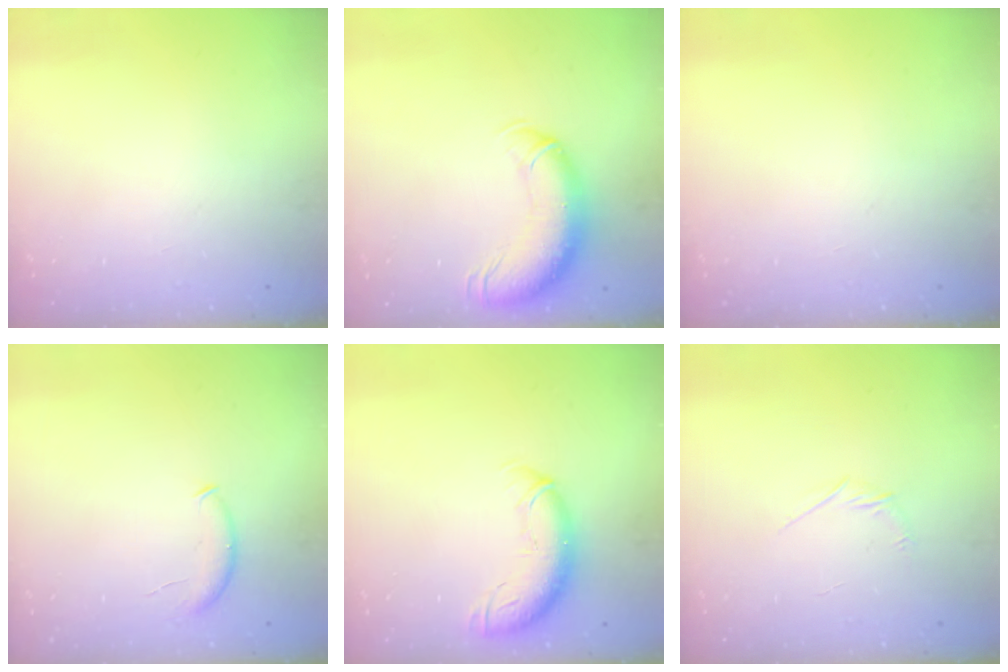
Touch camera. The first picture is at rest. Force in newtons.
{"total": 13.5, "press": 13.1, "slide": 3.5}
{"total": 0.0}
{"total": 6.8, "press": 6.8, "slide": 0.6}
{"total": 11.5, "press": 11.2, "slide": 2.8}
{"total": 4.3, "press": 4.1, "slide": 1.1}